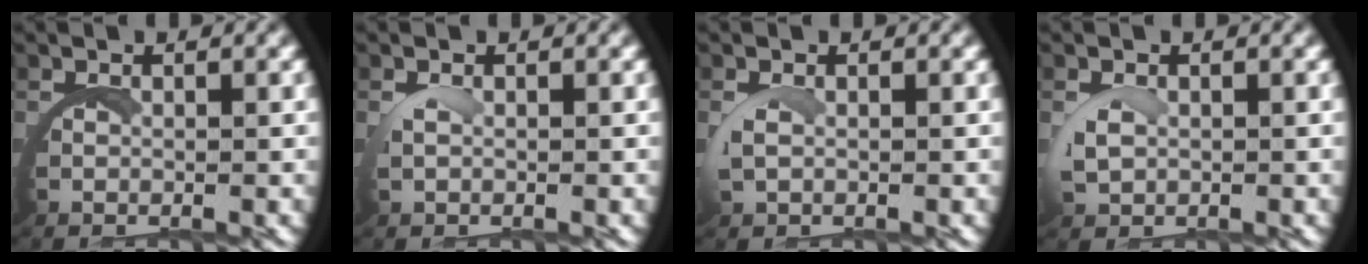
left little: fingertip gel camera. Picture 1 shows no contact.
{"total": 0.7, "force": [0.4, -0.5, 0.3], "torque": [-0.016, 0.000, 0.010]}
{"total": 0.8, "force": [0.5, 0.0, 0.7], "torque": [-0.033, -0.005, 0.011]}
{"total": 1.1, "force": [0.6, 0.4, 0.9], "torque": [-0.038, -0.006, 0.014]}